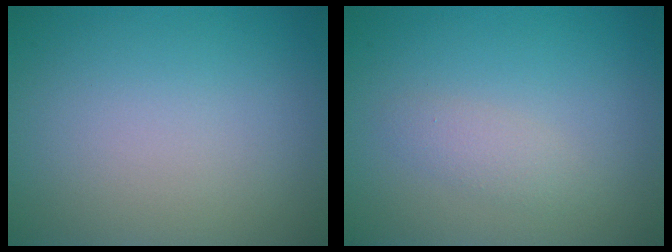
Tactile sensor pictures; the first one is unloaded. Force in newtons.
{"total": 1.4, "press": 1.4, "slide": 0.1}